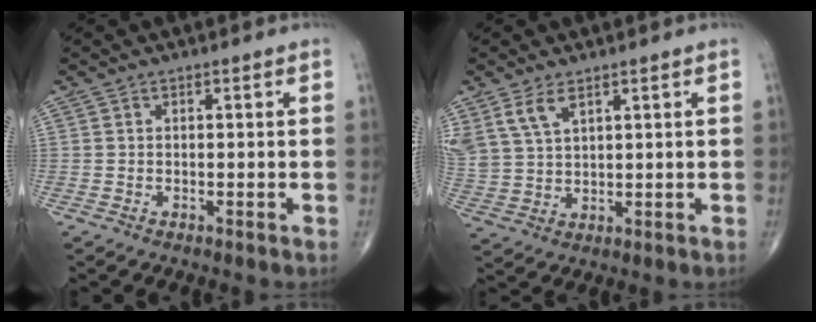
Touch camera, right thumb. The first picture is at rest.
{"total": 6.8, "force": [4.1, 3.3, 4.3], "torque": [-0.091, -0.009, 0.093]}